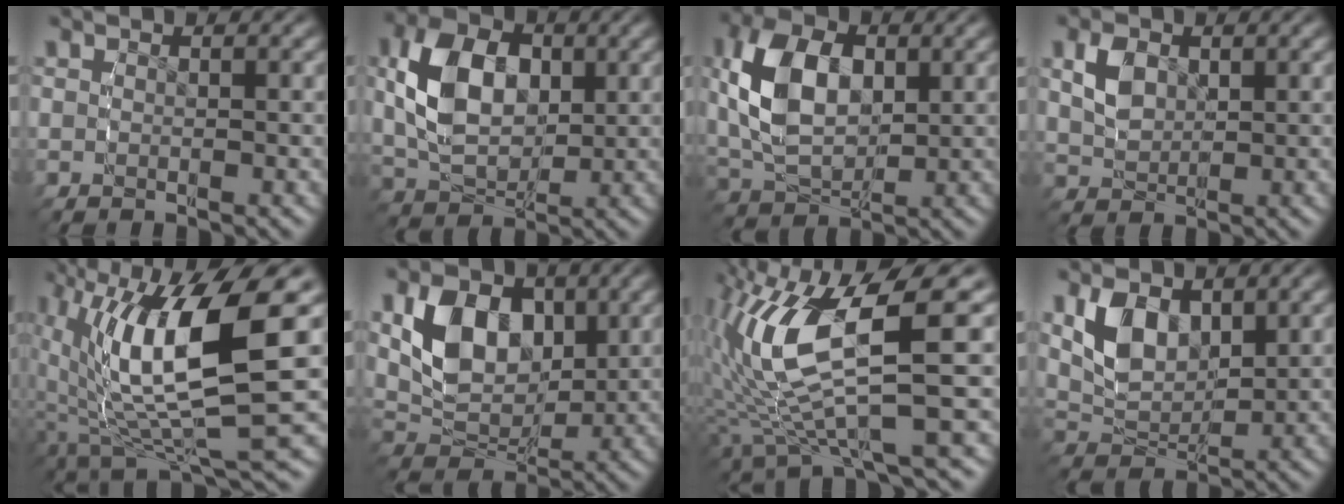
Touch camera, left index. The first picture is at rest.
{"total": 8.5, "force": [1.1, 5.8, 6.1], "torque": [-0.130, -0.013, 0.027]}
{"total": 8.5, "force": [1.2, 5.6, 6.3], "torque": [-0.137, -0.013, 0.032]}
{"total": 3.1, "force": [0.9, 2.1, 2.1], "torque": [-0.046, -0.006, 0.026]}
{"total": 13.3, "force": [-0.3, 5.8, 12.0], "torque": [-0.208, -0.027, 0.016]}
{"total": 9.1, "force": [1.6, 6.7, 6.0], "torque": [-0.126, -0.020, 0.035]}
{"total": 11.1, "force": [0.1, 5.3, 9.8], "torque": [-0.205, -0.019, 0.021]}
{"total": 6.1, "force": [1.8, 4.2, 4.0], "torque": [-0.097, -0.013, 0.039]}